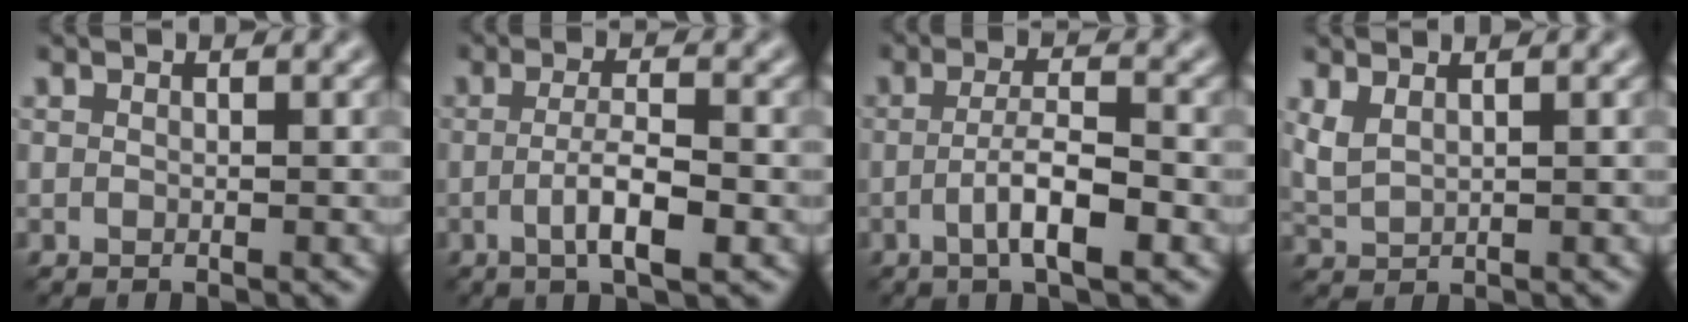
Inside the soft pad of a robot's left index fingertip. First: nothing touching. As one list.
[{"total": 3.9, "force": [-1.0, 0.9, 3.7], "torque": [-0.066, -0.001, -0.019]}, {"total": 4.5, "force": [-1.3, 1.0, 4.2], "torque": [-0.072, 0.004, -0.026]}, {"total": 1.9, "force": [1.2, 0.7, 1.2], "torque": [-0.035, 0.000, 0.030]}]